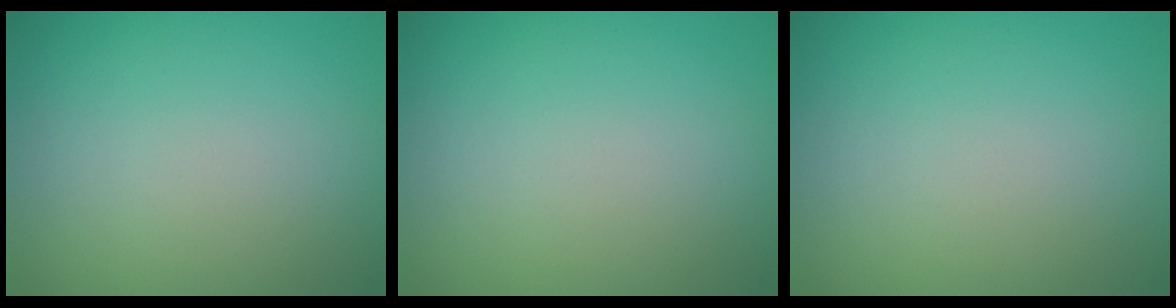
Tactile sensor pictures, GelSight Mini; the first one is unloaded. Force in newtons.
{"total": 0.0}
{"total": 0.0}